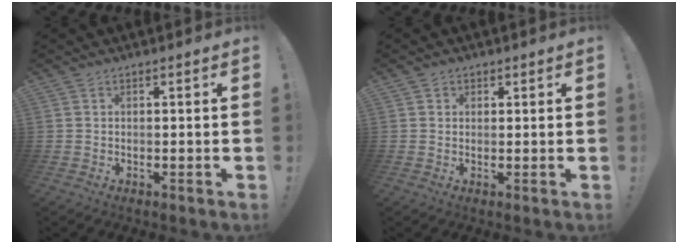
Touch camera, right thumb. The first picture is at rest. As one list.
[{"total": 1.5, "force": [0.8, 1.3, 0.2], "torque": [0.008, -0.006, 0.012]}]